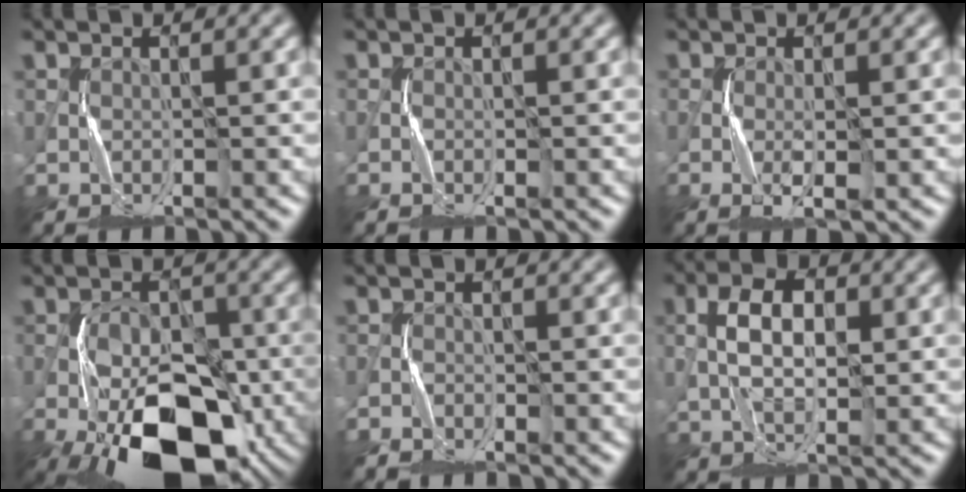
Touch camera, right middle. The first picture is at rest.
{"total": 0.5, "force": [-0.1, -0.2, -0.5], "torque": [0.013, -0.004, -0.001]}
{"total": 1.6, "force": [-0.4, 0.2, 1.5], "torque": [-0.032, -0.005, -0.009]}
{"total": 14.3, "force": [-7.1, 7.0, 10.3], "torque": [-0.165, -0.022, -0.123]}
{"total": 0.9, "force": [-0.7, -0.1, -0.6], "torque": [0.018, -0.005, -0.015]}
{"total": 4.2, "force": [0.8, 2.3, 3.4], "torque": [-0.060, 0.001, 0.014]}